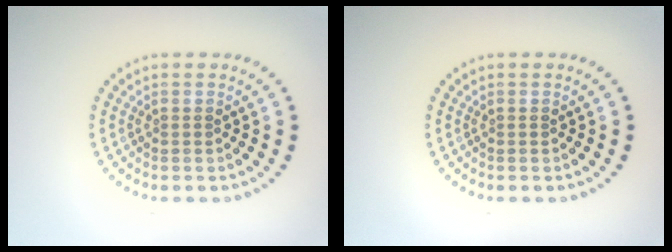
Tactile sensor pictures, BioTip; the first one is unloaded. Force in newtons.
{"total": 0.0}